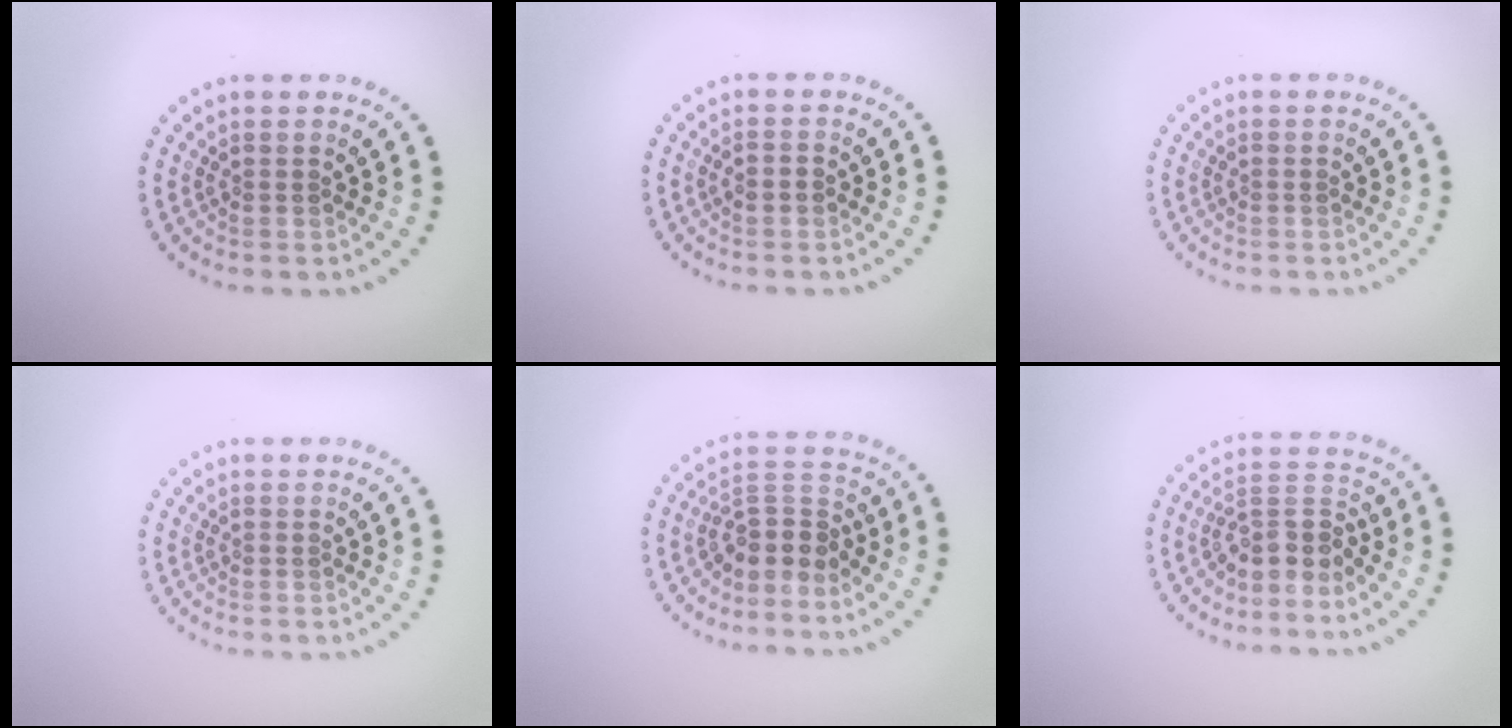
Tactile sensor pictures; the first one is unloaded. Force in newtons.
{"total": 1.5, "press": 1.4, "slide": 0.1}
{"total": 0.0}
{"total": 0.0}
{"total": 3.5, "press": 2.7, "slide": 2.2}
{"total": 3.3, "press": 2.5, "slide": 2.1}